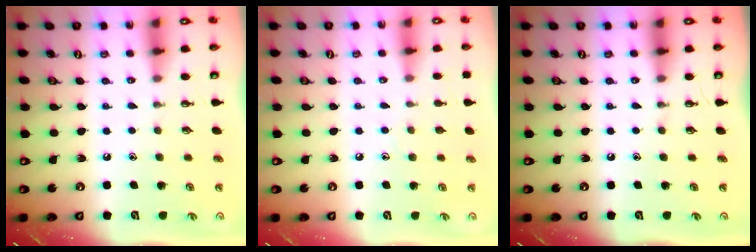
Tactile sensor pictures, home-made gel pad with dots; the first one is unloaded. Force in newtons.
{"total": 4.9, "press": 4.8, "slide": 0.7}
{"total": 0.0}